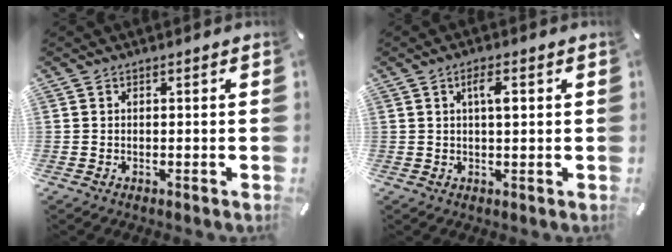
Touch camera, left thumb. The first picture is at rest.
{"total": 3.9, "force": [1.1, 1.1, 3.6], "torque": [-0.067, 0.004, 0.013]}